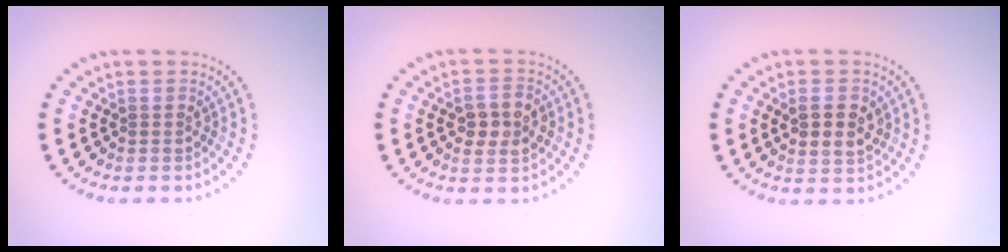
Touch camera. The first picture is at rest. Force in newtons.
{"total": 2.8, "press": 2.8, "slide": 0.1}
{"total": 3.0, "press": 3.0, "slide": 0.6}